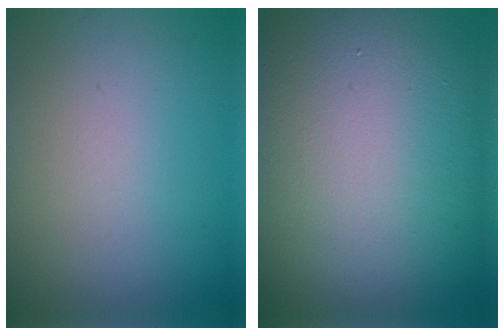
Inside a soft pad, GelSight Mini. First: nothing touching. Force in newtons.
{"total": 17.6, "press": 17.6, "slide": 1.0}